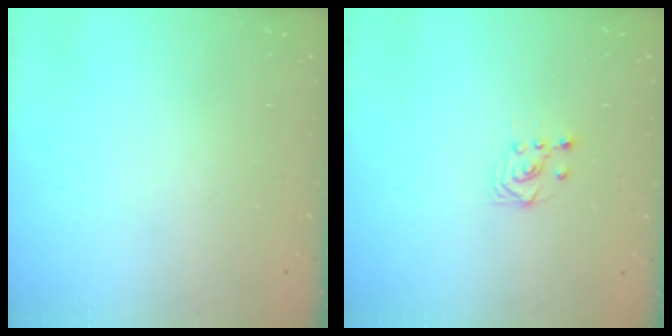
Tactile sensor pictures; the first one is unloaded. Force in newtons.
{"total": 2.5, "press": 2.2, "slide": 1.2}